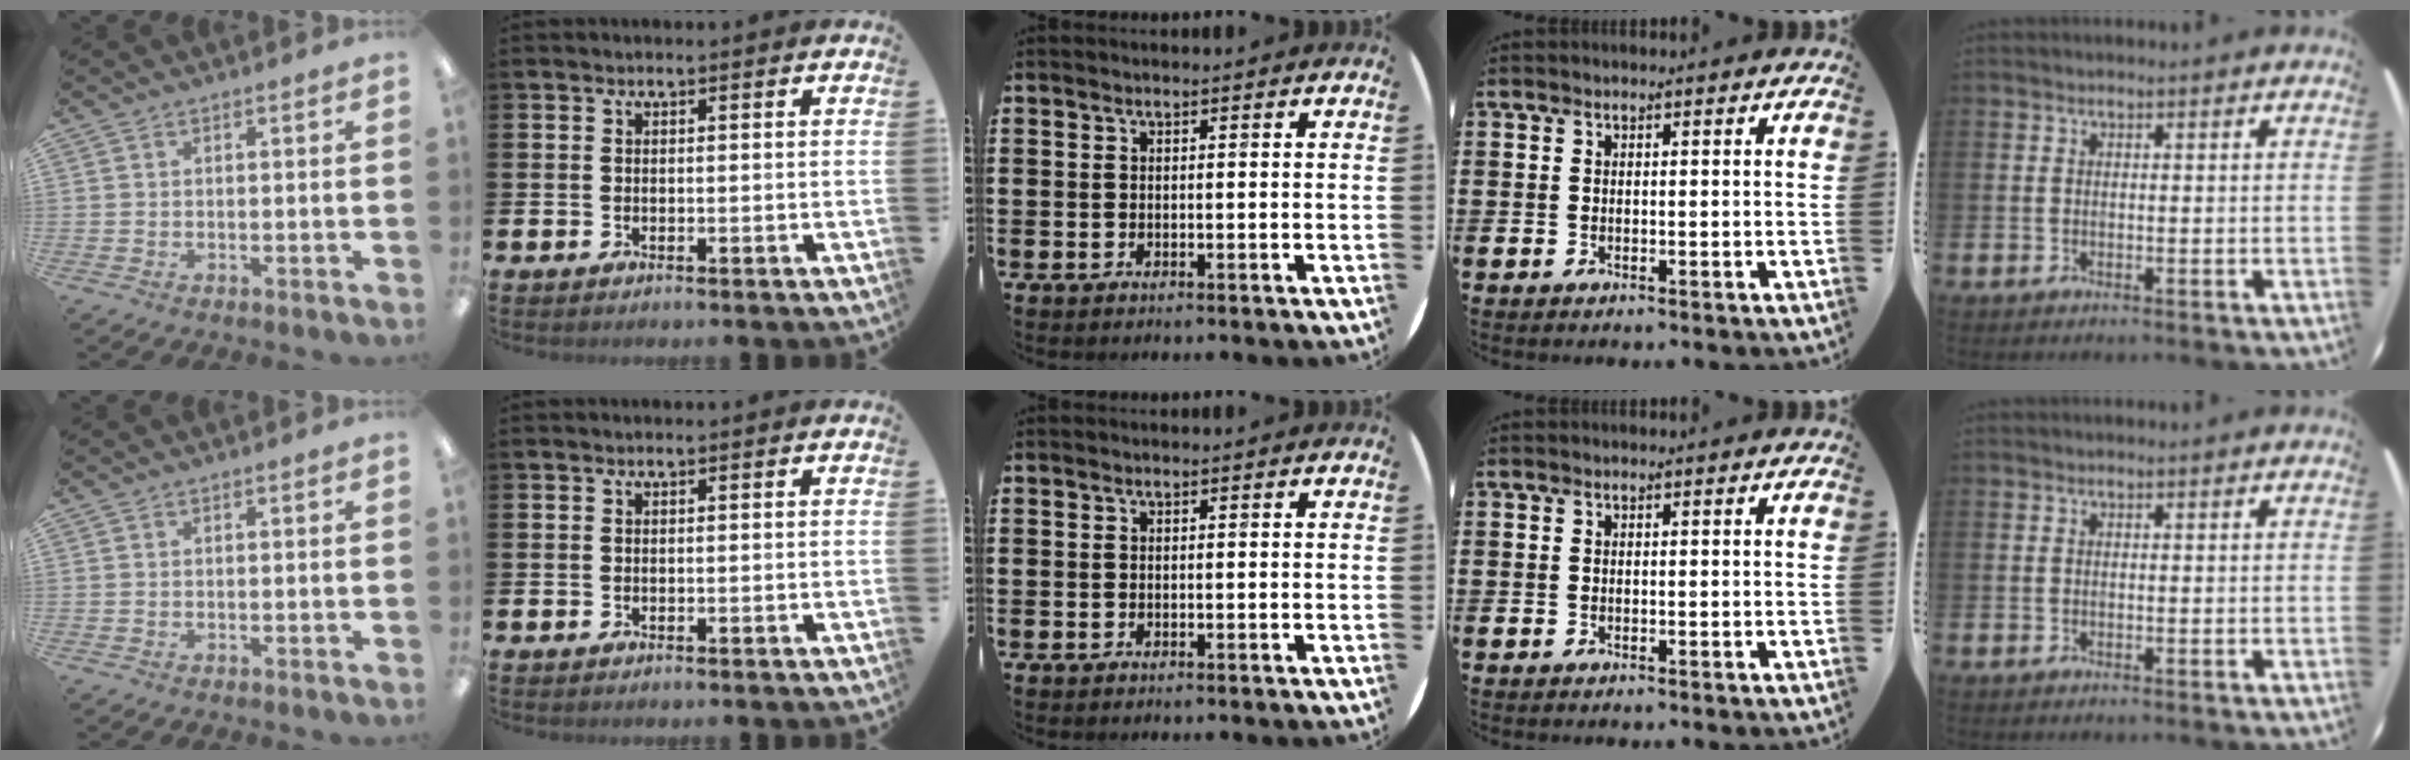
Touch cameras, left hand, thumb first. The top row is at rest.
{}